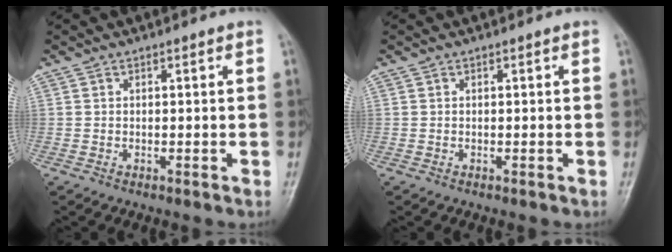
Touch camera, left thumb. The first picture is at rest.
{"total": 0.0}